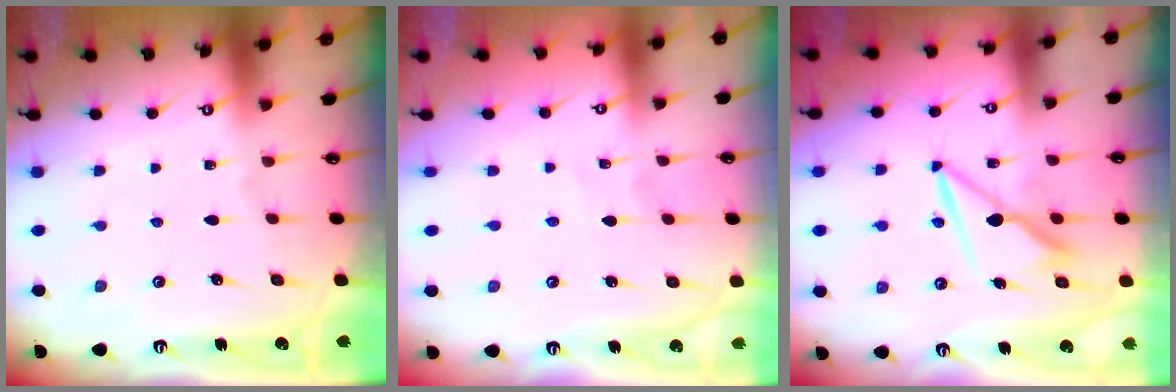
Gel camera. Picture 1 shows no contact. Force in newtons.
{"total": 2.7, "press": 2.7, "slide": 0.2}
{"total": 8.0, "press": 7.9, "slide": 0.8}